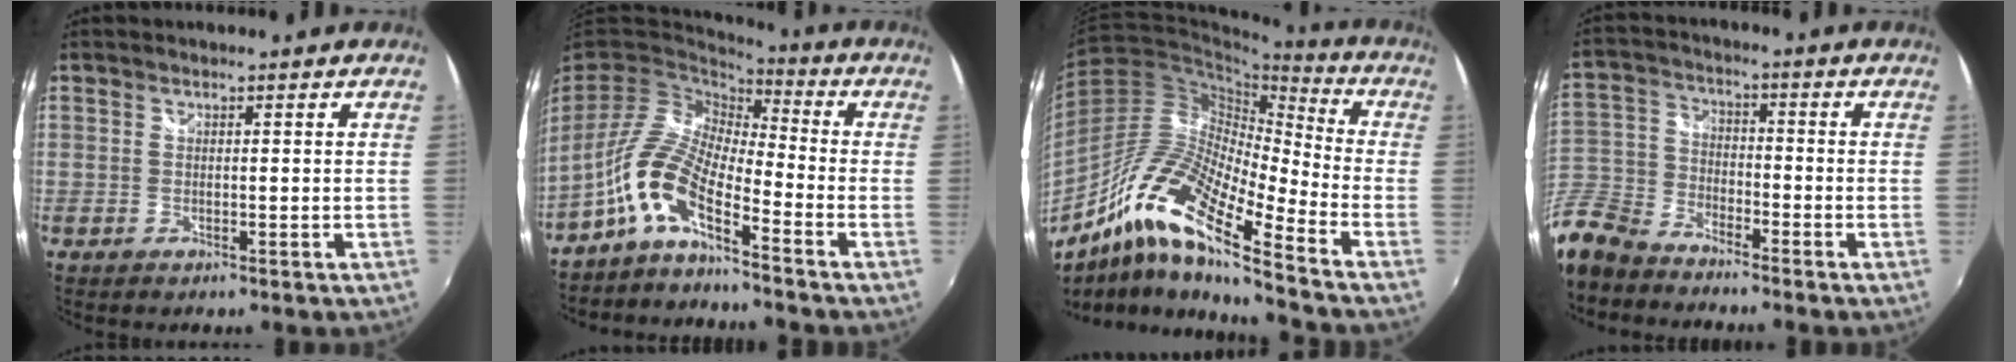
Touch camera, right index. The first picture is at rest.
{"total": 10.0, "force": [-6.4, 2.8, 7.2], "torque": [-0.146, 0.013, -0.140]}
{"total": 16.2, "force": [-11.1, 3.2, 11.4], "torque": [-0.205, -0.005, -0.228]}
{"total": 13.6, "force": [-10.2, 7.3, 5.3], "torque": [-0.148, 0.001, -0.209]}